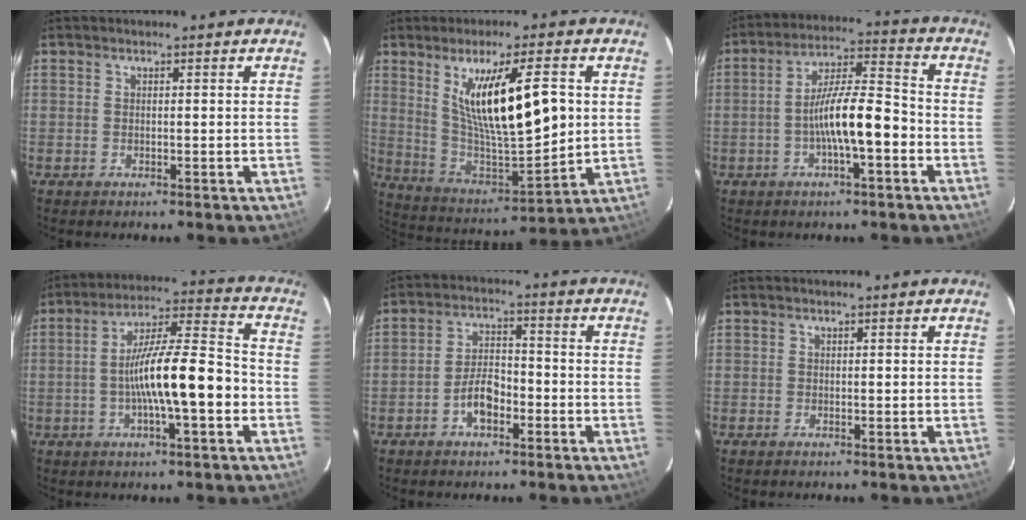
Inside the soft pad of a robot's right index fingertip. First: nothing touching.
{"total": 18.3, "force": [4.3, 4.8, 17.2], "torque": [-0.288, -0.017, 0.095]}
{"total": 10.6, "force": [-3.4, 2.1, 9.8], "torque": [-0.176, 0.012, -0.057]}
{"total": 14.3, "force": [-3.4, 2.1, 13.7], "torque": [-0.229, 0.012, -0.057]}
{"total": 6.0, "force": [-3.0, 3.1, 4.1], "torque": [-0.083, 0.014, -0.050]}
{"total": 0.0}